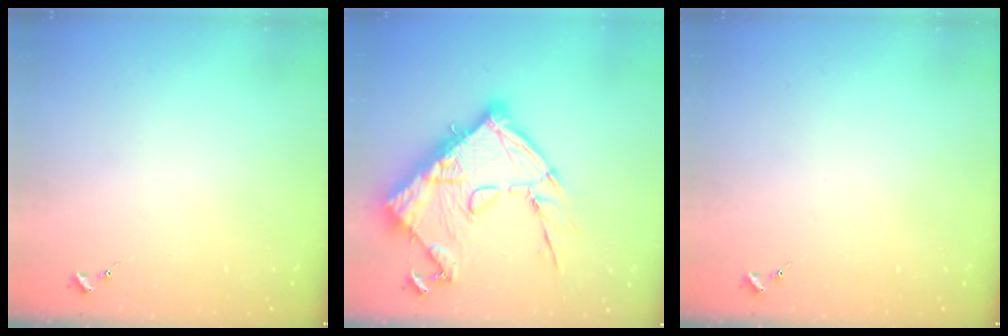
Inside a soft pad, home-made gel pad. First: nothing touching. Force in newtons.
{"total": 26.6, "press": 26.4, "slide": 2.6}
{"total": 0.0}